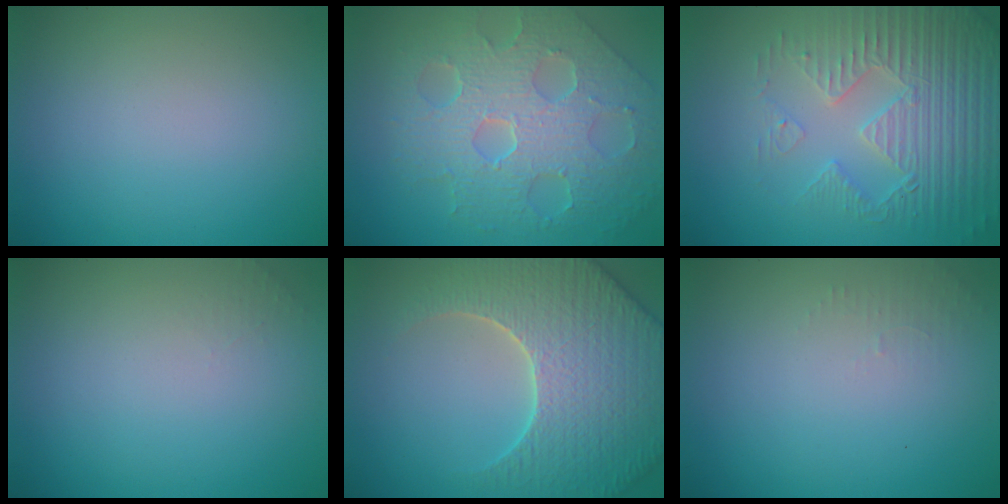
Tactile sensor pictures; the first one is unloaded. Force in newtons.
{"total": 8.8, "press": 6.1, "slide": 6.4}
{"total": 5.0, "press": 4.7, "slide": 1.8}
{"total": 0.7, "press": 0.7, "slide": 0.1}
{"total": 7.8, "press": 7.5, "slide": 2.1}
{"total": 1.0, "press": 0.9, "slide": 0.3}